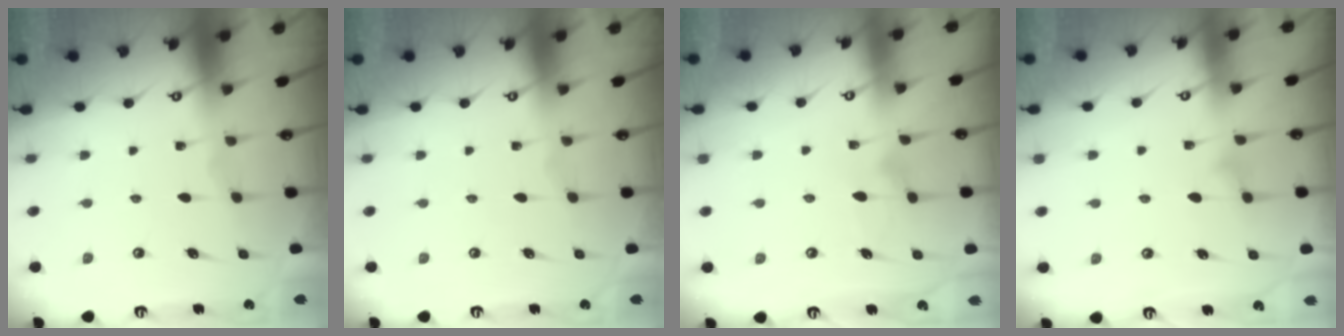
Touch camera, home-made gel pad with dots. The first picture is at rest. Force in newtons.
{"total": 0.0}
{"total": 8.8, "press": 8.8, "slide": 0.4}
{"total": 5.1, "press": 5.1, "slide": 0.4}